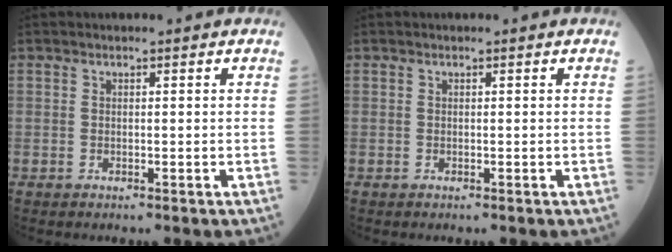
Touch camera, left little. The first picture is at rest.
{"total": 0.0}